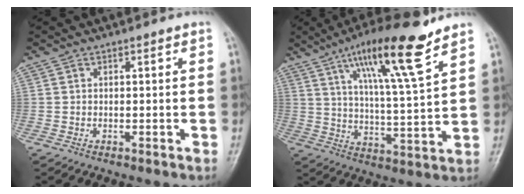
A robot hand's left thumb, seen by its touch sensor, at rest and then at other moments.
{"total": 15.8, "force": [10.0, 2.1, 12.1], "torque": [-0.199, -0.049, 0.170]}